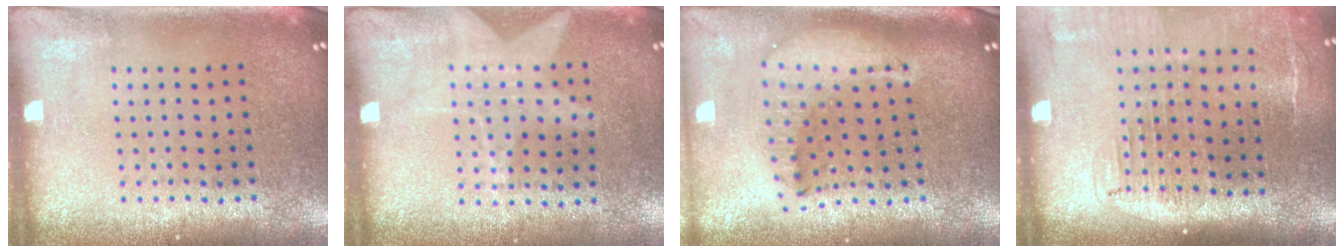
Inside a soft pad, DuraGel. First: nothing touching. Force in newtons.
{"total": 1.3, "press": 0.9, "slide": 0.9}
{"total": 1.9, "press": 1.5, "slide": 1.2}
{"total": 2.0, "press": 1.6, "slide": 1.2}